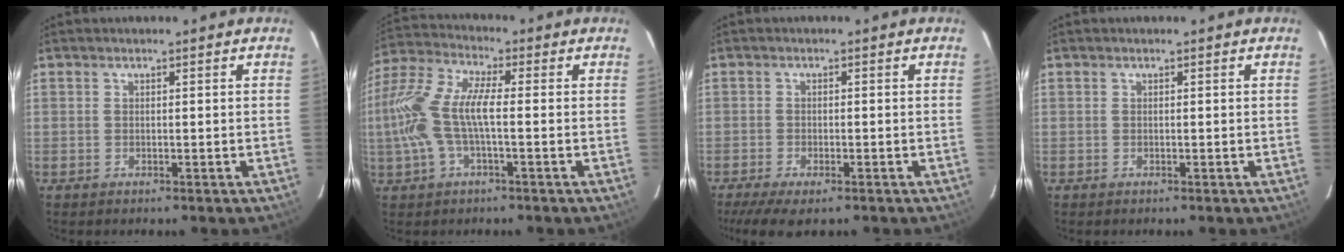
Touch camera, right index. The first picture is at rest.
{"total": 13.0, "force": [-1.7, 4.0, 12.2], "torque": [-0.256, 0.005, -0.036]}
{"total": 7.0, "force": [-5.0, 2.0, 4.5], "torque": [-0.106, -0.028, -0.087]}
{"total": 0.0}